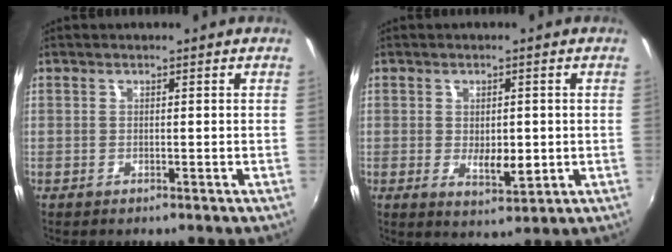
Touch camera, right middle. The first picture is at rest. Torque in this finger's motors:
{"motor_torque": [0.07, 0.10, 0.02, 0.04]}